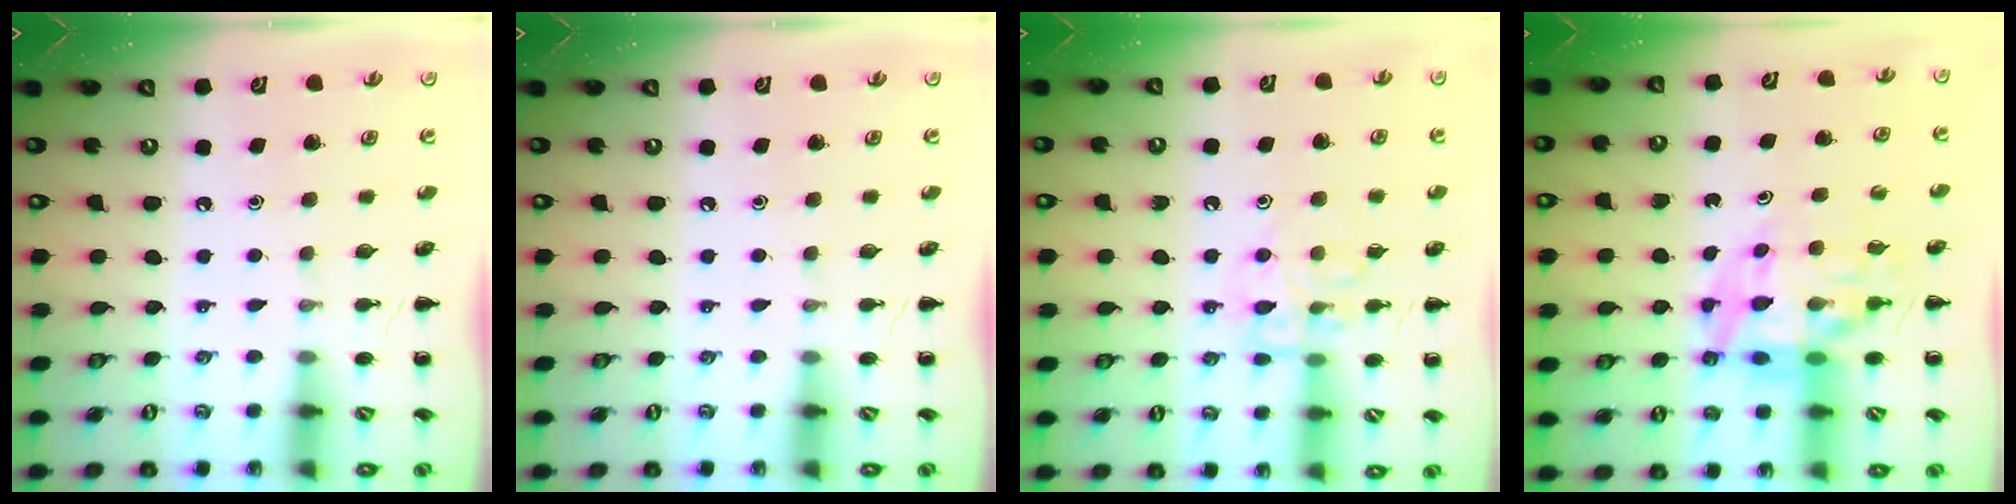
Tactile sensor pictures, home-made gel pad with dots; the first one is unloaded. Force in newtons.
{"total": 0.0}
{"total": 10.7, "press": 10.7, "slide": 0.8}
{"total": 11.2, "press": 10.8, "slide": 3.1}